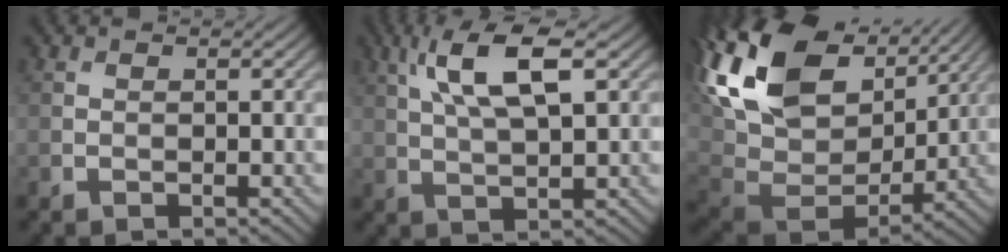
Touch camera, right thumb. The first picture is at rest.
{"total": 8.7, "force": [3.5, 2.8, 7.5], "torque": [-0.151, 0.016, 0.063]}
{"total": 19.1, "force": [8.6, 12.0, 12.2], "torque": [-0.292, 0.023, 0.166]}